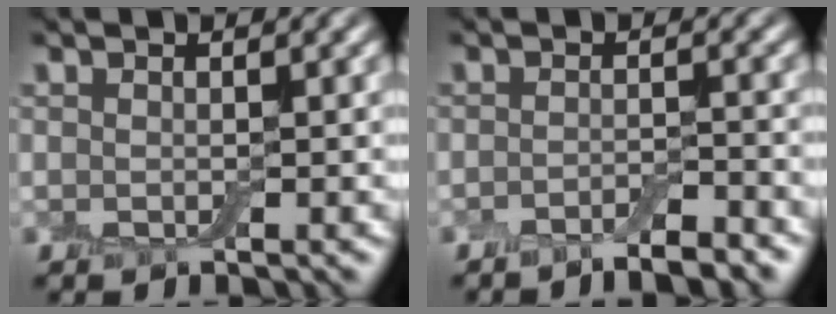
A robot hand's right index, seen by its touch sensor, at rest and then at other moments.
{"total": 3.0, "force": [-2.4, 0.4, 1.6], "torque": [-0.024, 0.002, -0.041]}